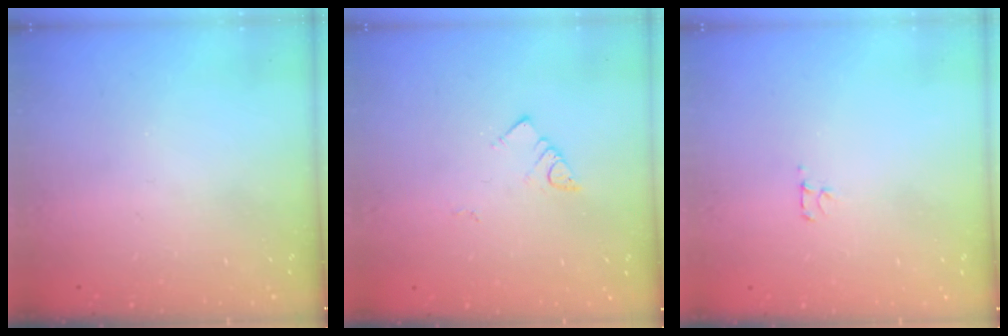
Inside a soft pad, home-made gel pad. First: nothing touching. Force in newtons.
{"total": 2.9, "press": 2.9, "slide": 0.3}
{"total": 2.7, "press": 2.7, "slide": 0.3}